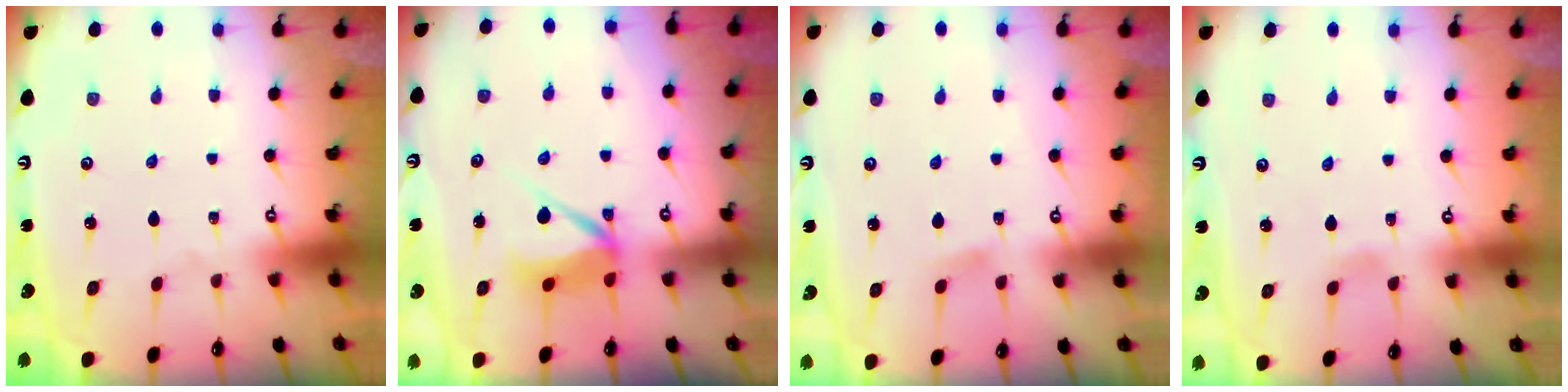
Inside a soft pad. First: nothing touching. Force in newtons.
{"total": 7.6, "press": 7.6, "slide": 0.5}
{"total": 3.7, "press": 3.6, "slide": 0.5}
{"total": 2.9, "press": 2.9, "slide": 0.3}